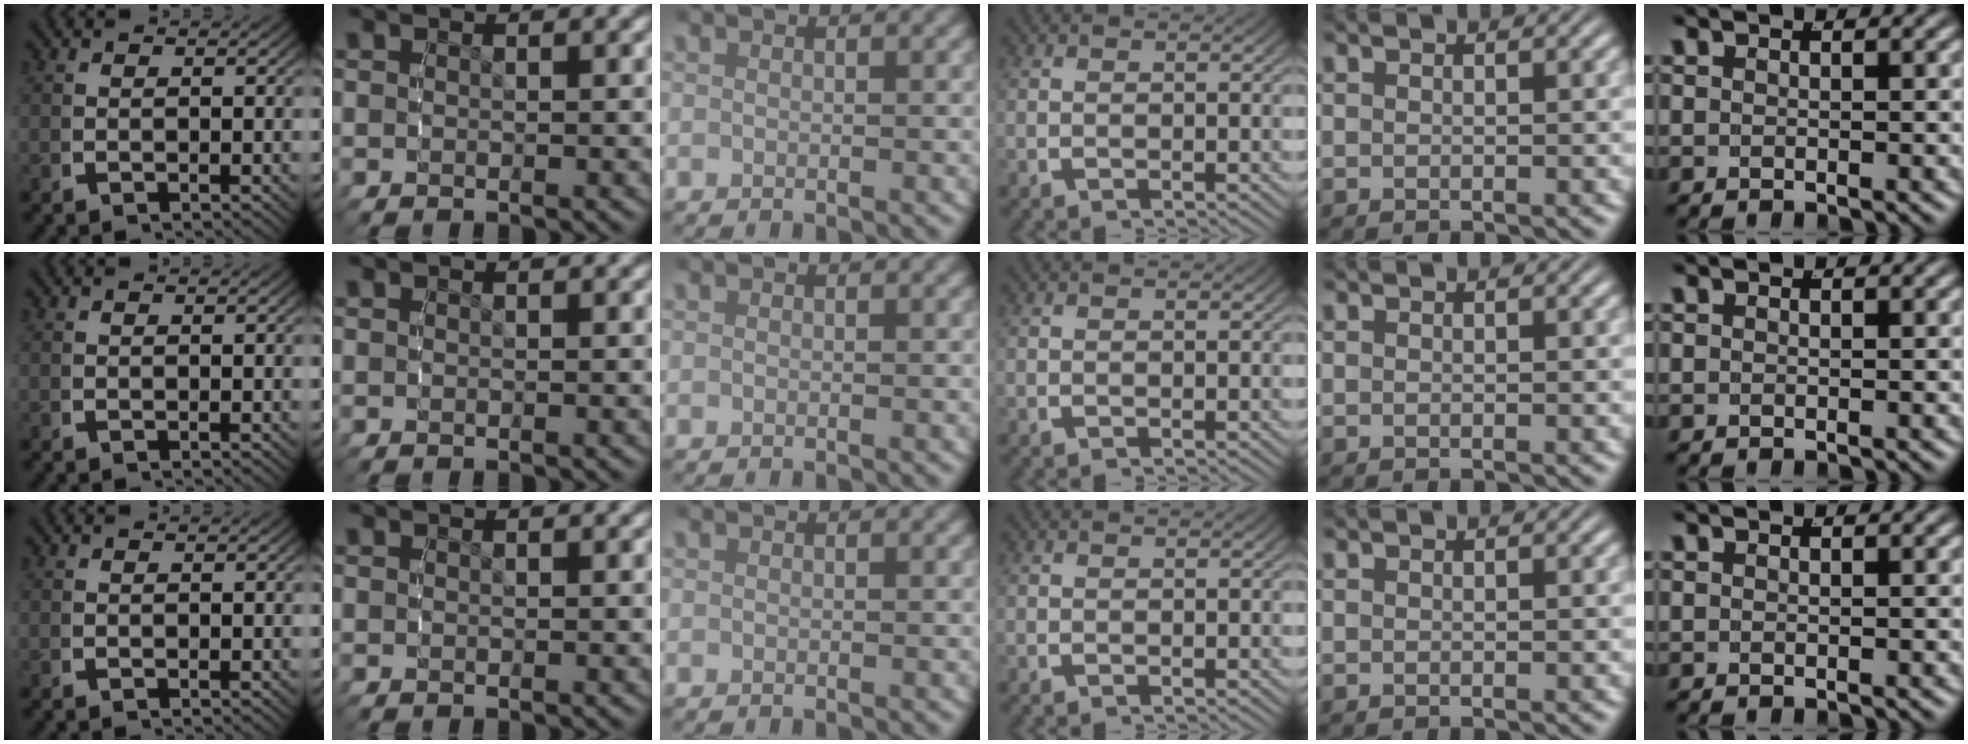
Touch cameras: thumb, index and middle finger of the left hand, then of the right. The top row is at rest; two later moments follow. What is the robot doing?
{"motion": "reach", "object": "backpack"}